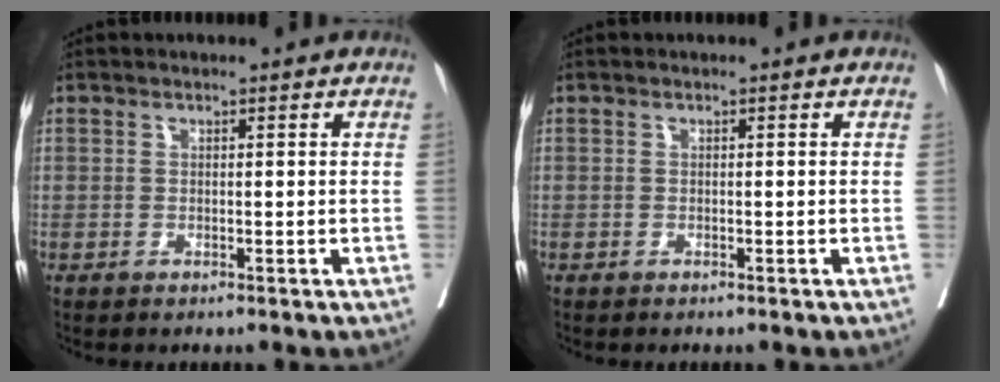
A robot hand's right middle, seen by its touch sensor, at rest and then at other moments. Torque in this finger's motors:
{"motor_torque": [-0.06, 0.09, -0.02, -0.01]}